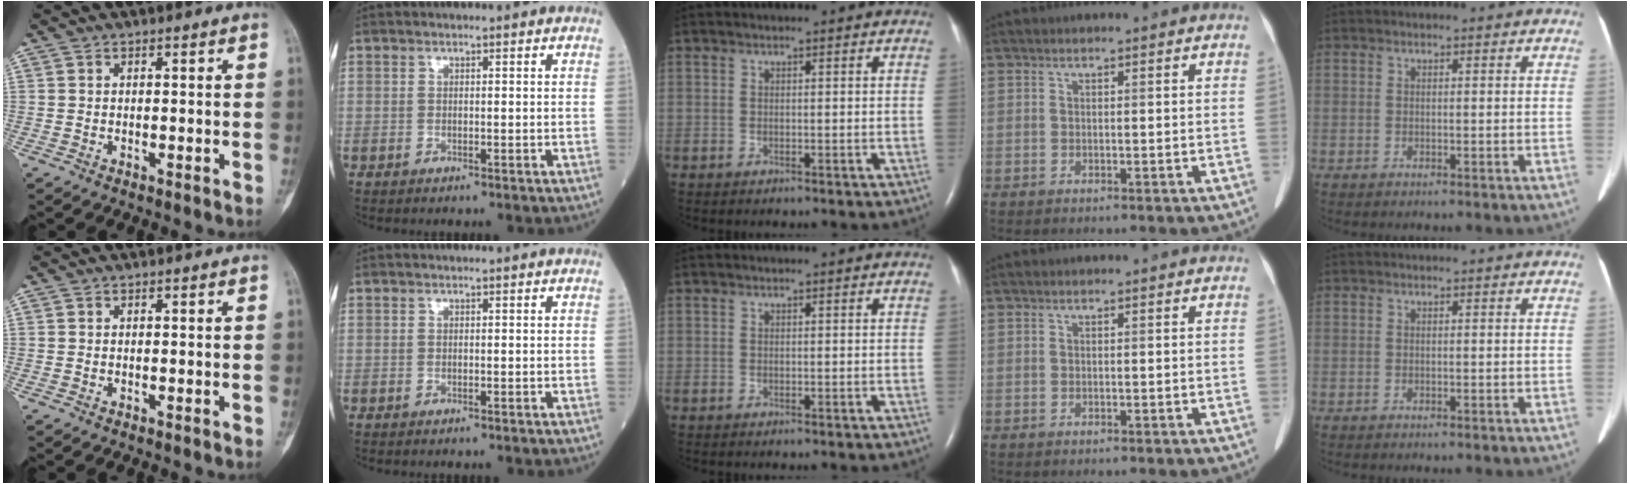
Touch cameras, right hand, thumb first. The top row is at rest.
{}